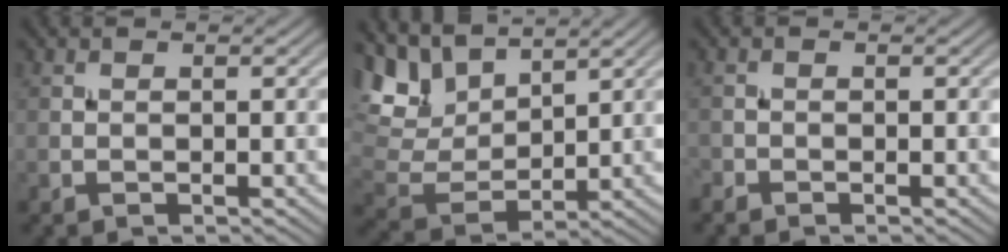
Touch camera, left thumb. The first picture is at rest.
{"total": 10.2, "force": [6.7, 4.7, 6.0], "torque": [-0.170, 0.017, 0.121]}
{"total": 0.9, "force": [-0.8, 0.3, 0.0], "torque": [-0.002, -0.002, -0.020]}